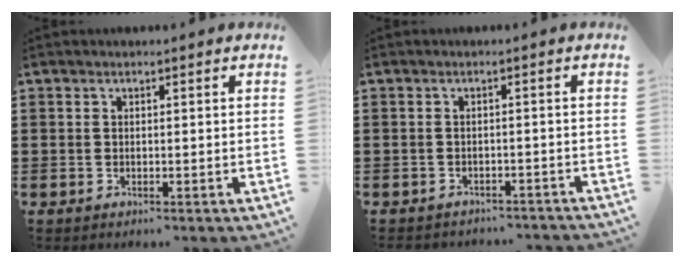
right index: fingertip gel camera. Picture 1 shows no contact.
{"total": 1.3, "force": [-1.3, 0.0, -0.1], "torque": [-0.004, 0.001, -0.030]}